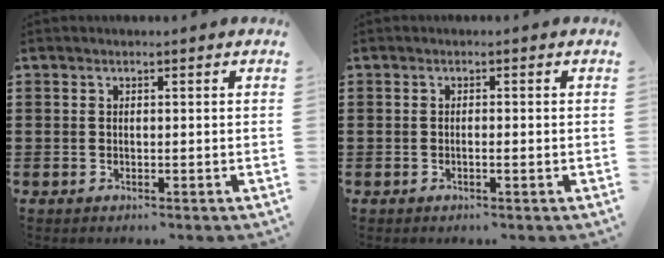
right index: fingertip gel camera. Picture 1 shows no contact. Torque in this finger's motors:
{"motor_torque": [-0.10, 0.28, -0.06, -0.01]}